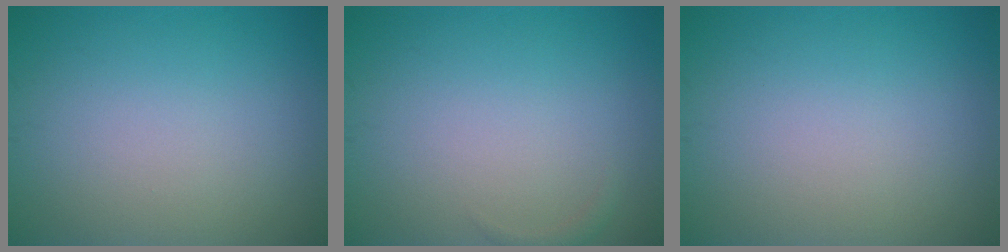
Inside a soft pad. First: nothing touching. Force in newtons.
{"total": 0.6, "press": 0.6, "slide": 0.1}
{"total": 0.0}